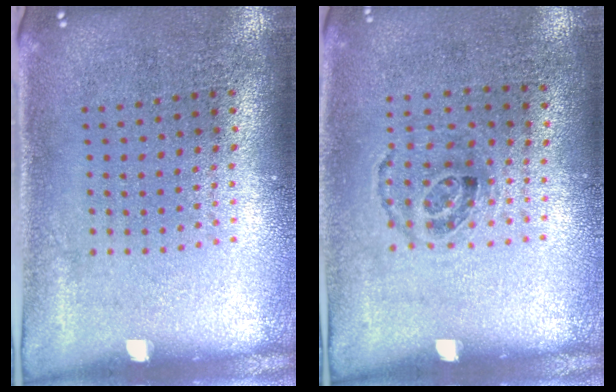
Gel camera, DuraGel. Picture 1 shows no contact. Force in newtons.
{"total": 1.0, "press": 0.6, "slide": 0.8}